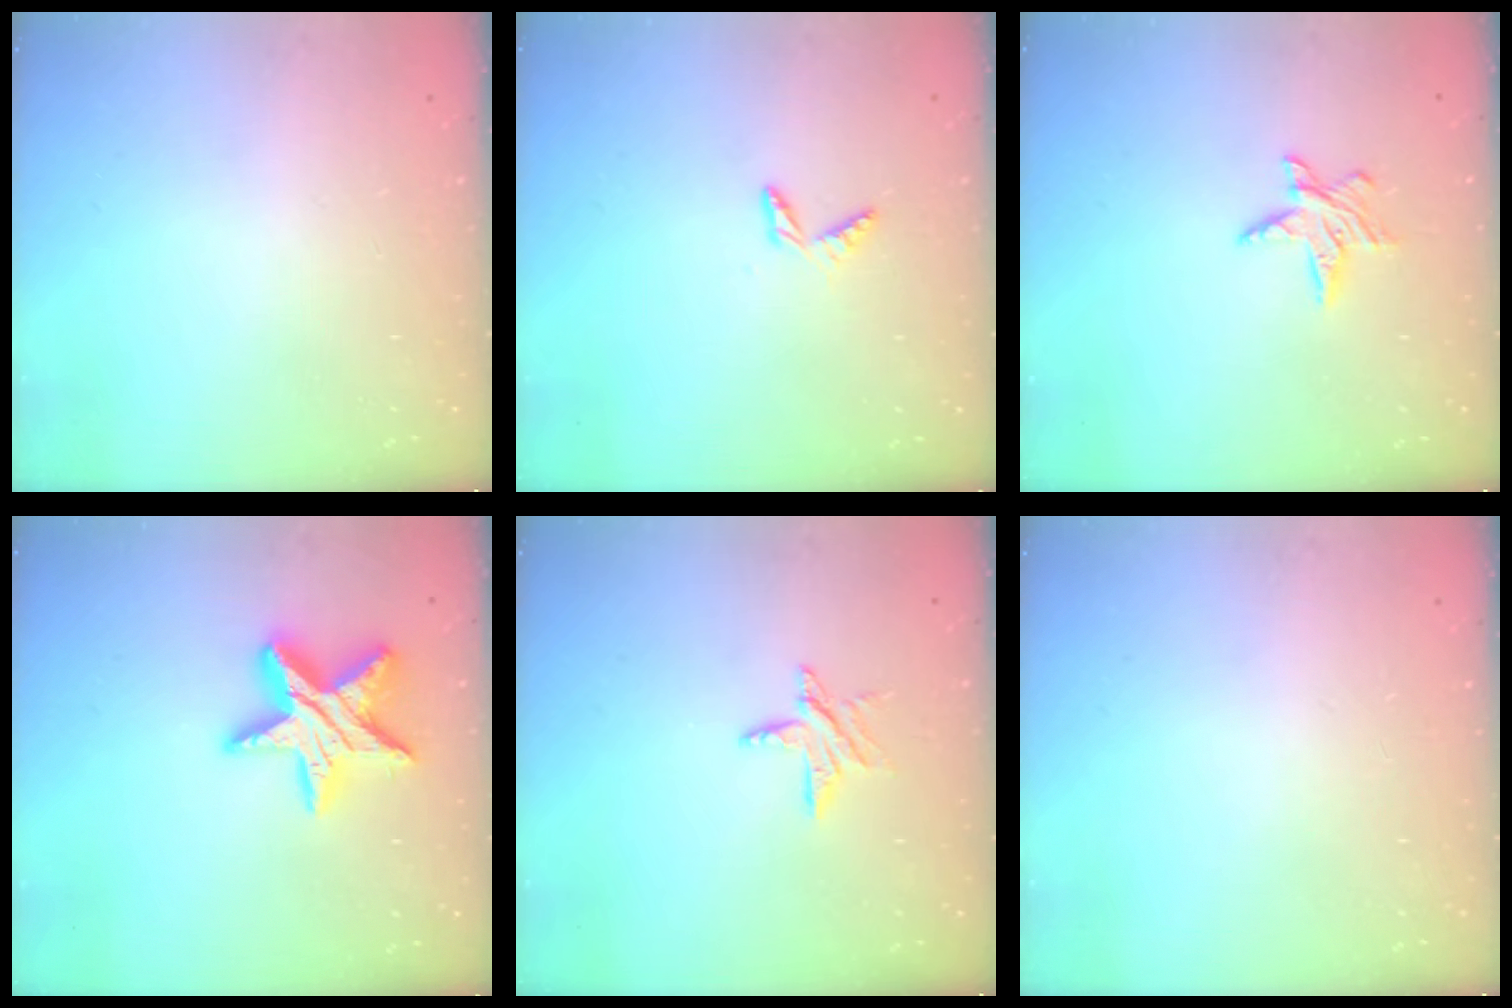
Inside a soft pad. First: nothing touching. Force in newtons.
{"total": 3.7, "press": 3.7, "slide": 0.2}
{"total": 6.4, "press": 6.4, "slide": 0.4}
{"total": 15.3, "press": 15.2, "slide": 1.3}
{"total": 6.6, "press": 6.6, "slide": 0.3}
{"total": 0.0}